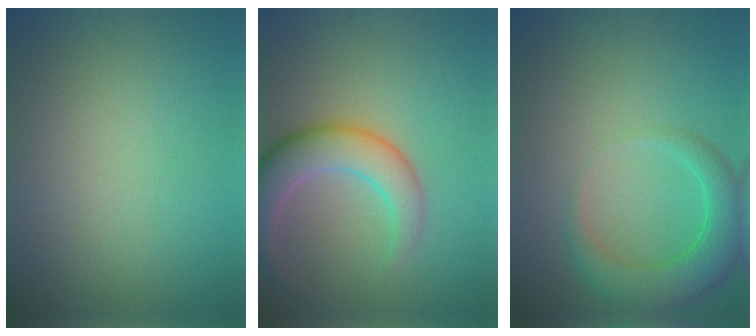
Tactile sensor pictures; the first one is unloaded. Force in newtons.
{"total": 5.7, "press": 5.6, "slide": 0.5}
{"total": 4.8, "press": 4.7, "slide": 0.5}